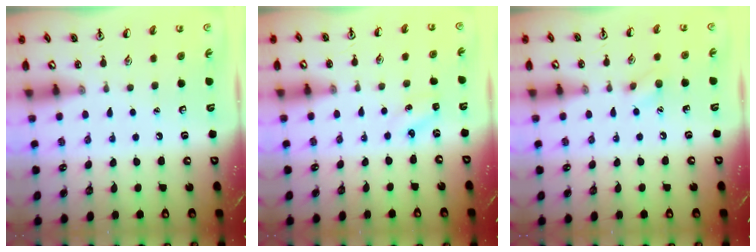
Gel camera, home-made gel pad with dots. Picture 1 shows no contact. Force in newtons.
{"total": 2.5, "press": 2.4, "slide": 0.8}
{"total": 7.0, "press": 6.8, "slide": 1.7}